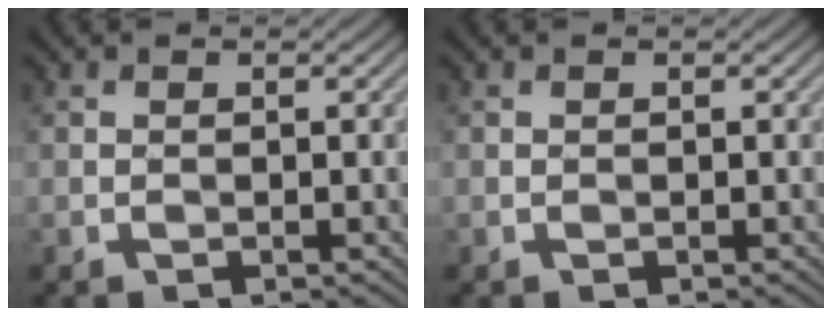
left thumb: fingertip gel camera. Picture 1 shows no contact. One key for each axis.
{"total": 0.0}